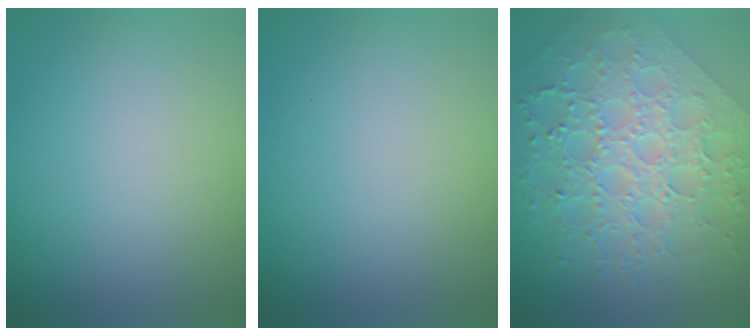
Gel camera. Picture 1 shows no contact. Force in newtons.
{"total": 0.0}
{"total": 8.3, "press": 6.1, "slide": 5.6}